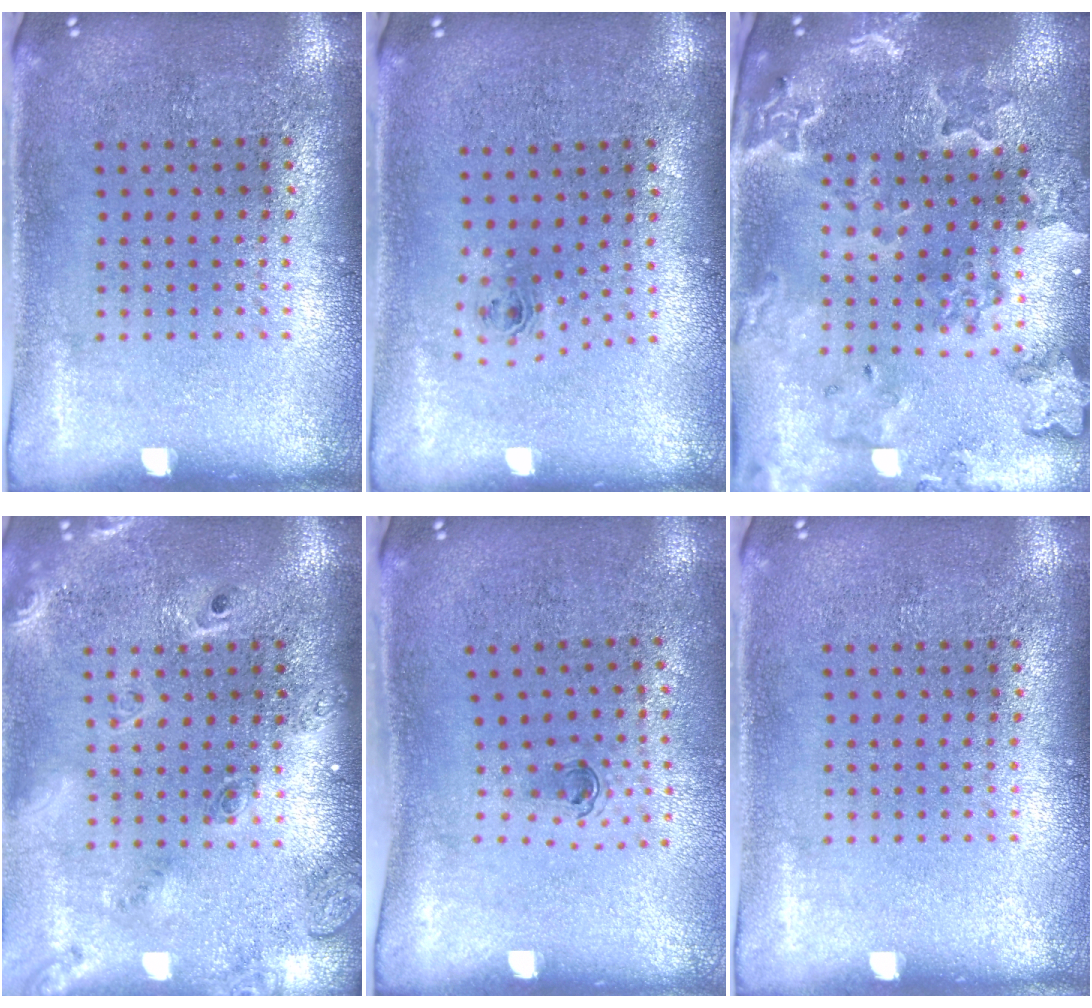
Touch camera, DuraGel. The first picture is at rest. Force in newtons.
{"total": 0.7, "press": 0.3, "slide": 0.6}
{"total": 2.2, "press": 2.1, "slide": 0.4}
{"total": 2.3, "press": 1.7, "slide": 1.5}
{"total": 0.6, "press": 0.3, "slide": 0.5}
{"total": 0.0}